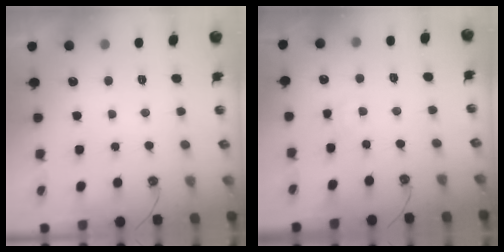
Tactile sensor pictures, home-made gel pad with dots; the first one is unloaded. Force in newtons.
{"total": 1.4, "press": 1.4, "slide": 0.2}